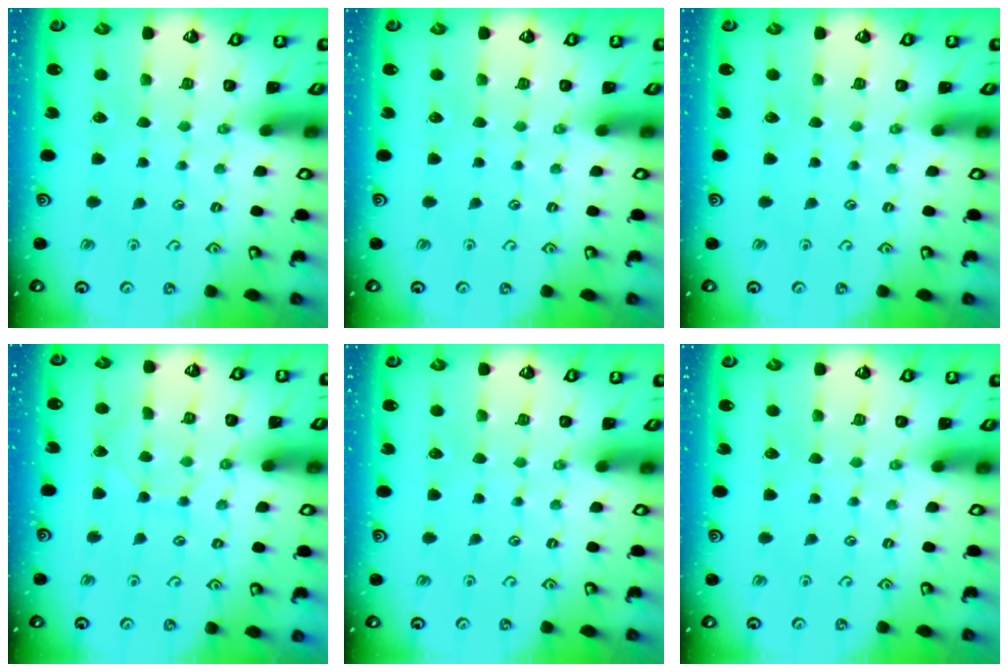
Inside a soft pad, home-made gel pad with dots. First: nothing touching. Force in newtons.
{"total": 0.0}
{"total": 0.0}
{"total": 4.1, "press": 4.1, "slide": 0.4}
{"total": 0.0}
{"total": 0.0}